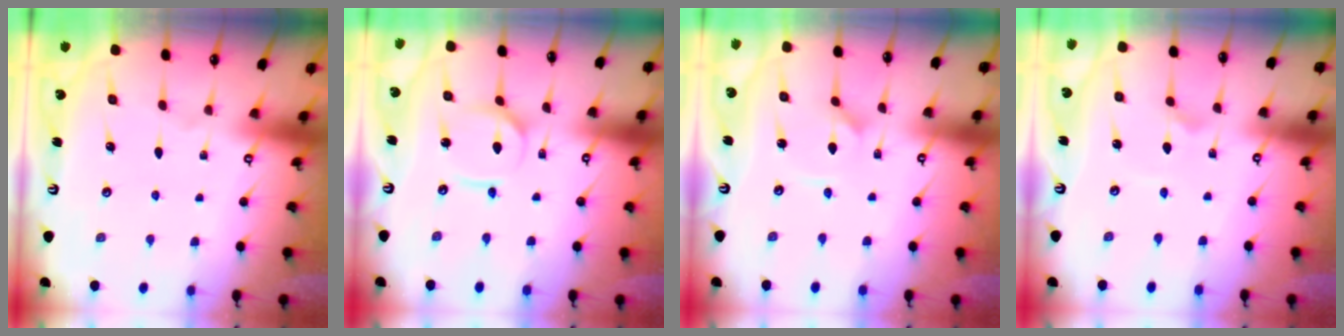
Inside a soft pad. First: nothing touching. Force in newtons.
{"total": 3.9, "press": 3.8, "slide": 0.4}
{"total": 1.7, "press": 1.6, "slide": 0.3}
{"total": 1.7, "press": 1.6, "slide": 0.1}